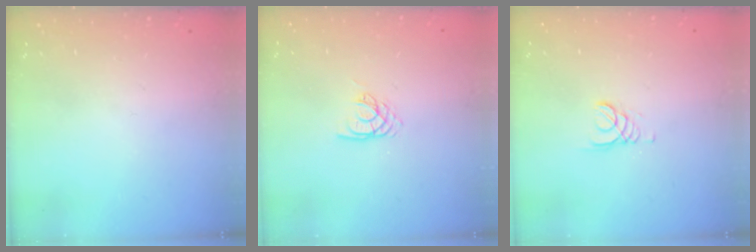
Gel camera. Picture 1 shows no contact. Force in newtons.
{"total": 2.8, "press": 2.8, "slide": 0.1}
{"total": 1.2, "press": 1.2, "slide": 0.1}